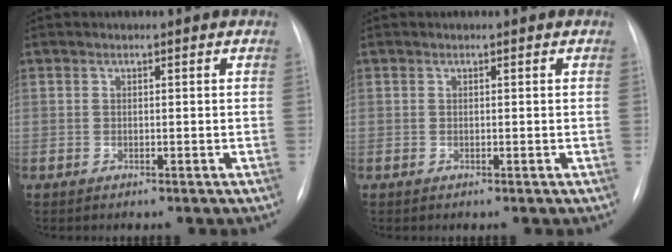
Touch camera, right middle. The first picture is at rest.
{"total": 0.0}